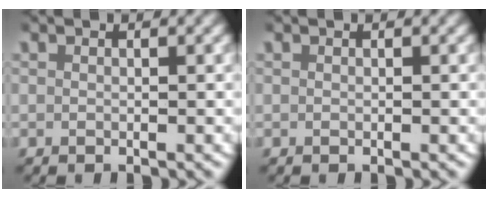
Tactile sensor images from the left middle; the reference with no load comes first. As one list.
[{"total": 0.0}]